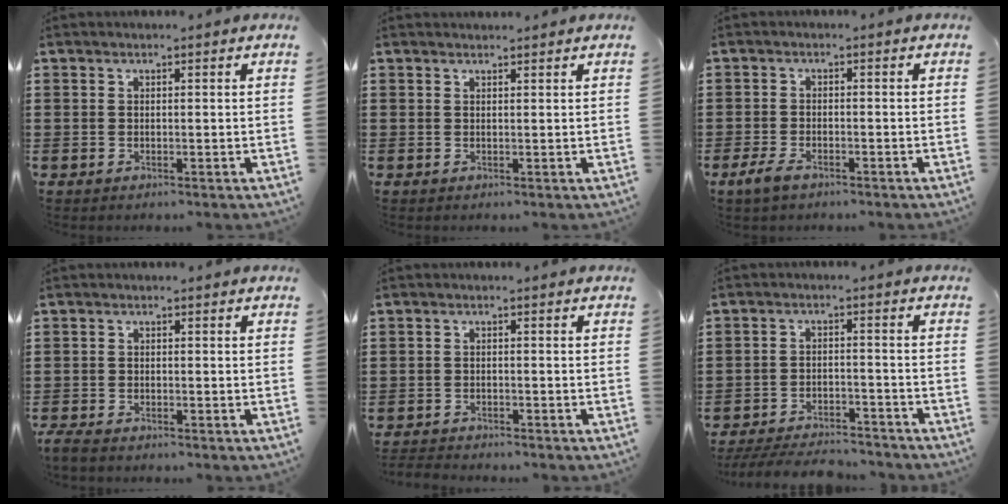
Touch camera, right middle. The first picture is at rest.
{"total": 0.9, "force": [0.9, -0.2, 0.0], "torque": [-0.004, -0.003, 0.019]}
{"total": 2.7, "force": [-1.8, 1.0, 1.8], "torque": [-0.053, -0.005, -0.039]}
{"total": 1.8, "force": [-1.6, 0.3, 0.7], "torque": [-0.029, -0.004, -0.035]}
{"total": 2.1, "force": [-2.1, 0.1, 0.0], "torque": [-0.007, -0.004, -0.044]}
{"total": 5.4, "force": [-5.2, 0.6, 1.2], "torque": [-0.031, -0.001, -0.105]}